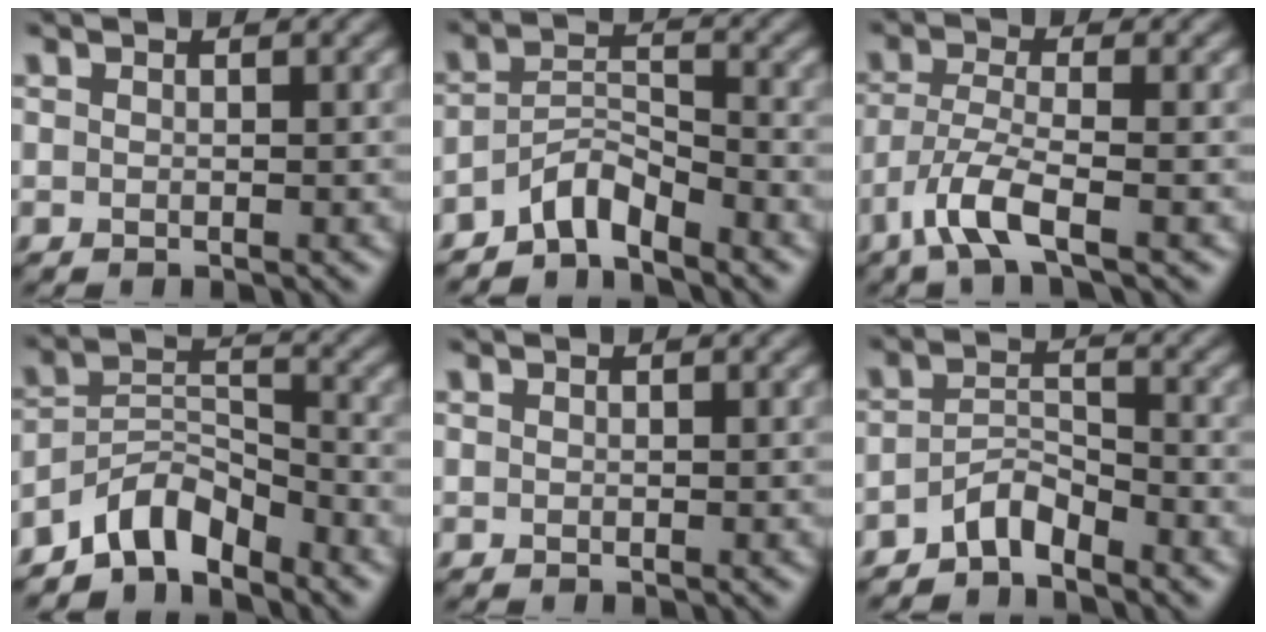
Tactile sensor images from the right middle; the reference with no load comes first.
{"total": 3.5, "force": [-3.0, 1.0, 1.6], "torque": [-0.026, 0.011, -0.064]}
{"total": 4.3, "force": [-2.6, 0.9, 3.4], "torque": [-0.073, -0.003, -0.061]}
{"total": 4.8, "force": [-4.0, 1.9, 1.9], "torque": [-0.024, 0.007, -0.084]}
{"total": 0.0}
{"total": 2.8, "force": [-2.4, 0.9, 1.2], "torque": [-0.020, 0.012, -0.049]}